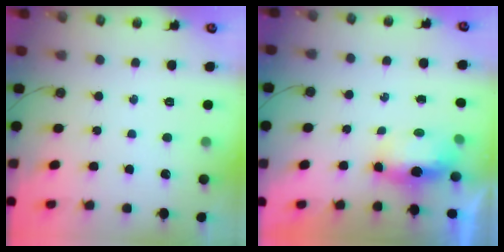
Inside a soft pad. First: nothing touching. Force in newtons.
{"total": 6.5, "press": 6.2, "slide": 2.1}